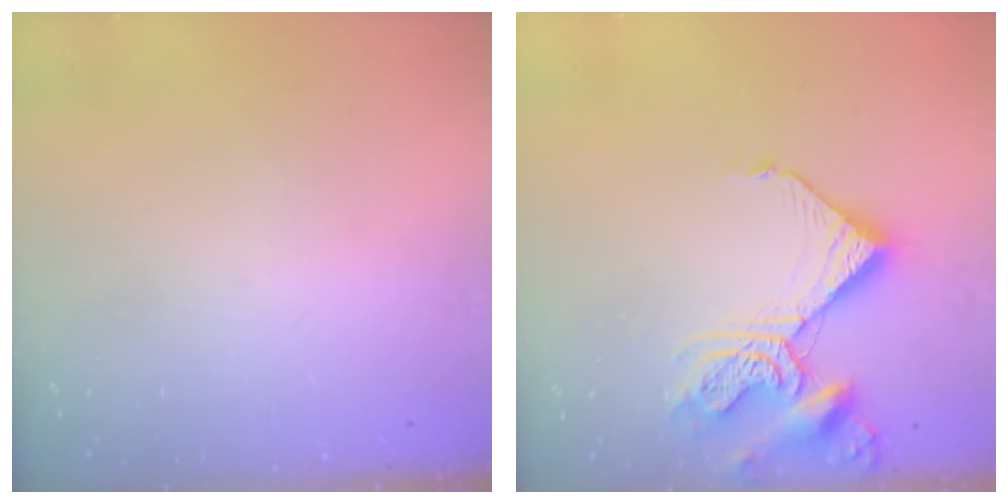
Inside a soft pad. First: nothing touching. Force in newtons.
{"total": 13.3, "press": 13.2, "slide": 1.8}